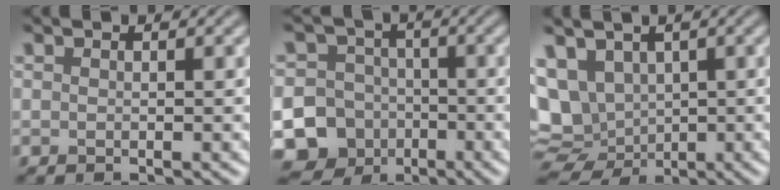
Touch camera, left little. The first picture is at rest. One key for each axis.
{"total": 19.4, "fx": -7.7, "fy": 17.5, "fz": 3.2, "tx": -0.097, "ty": -0.041, "tz": -0.159}
{"total": 9.2, "fx": 0.9, "fy": 7.5, "fz": 5.2, "tx": -0.101, "ty": 0.002, "tz": 0.020}